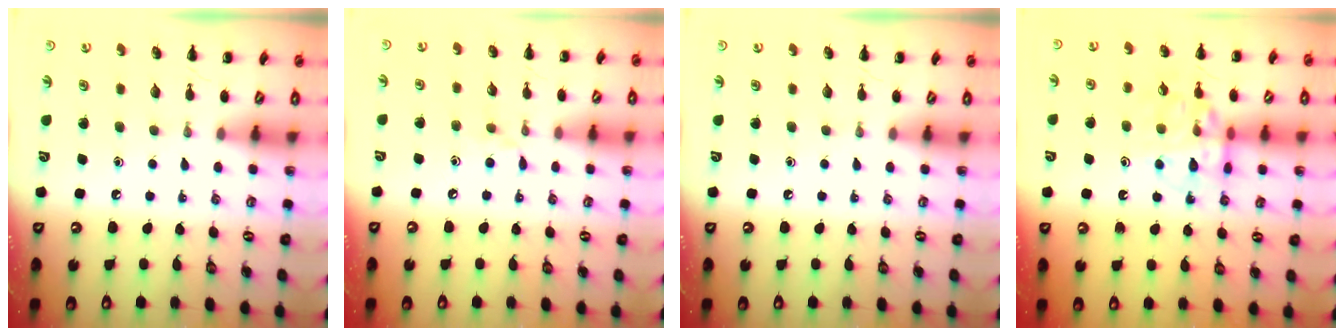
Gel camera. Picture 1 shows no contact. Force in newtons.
{"total": 4.9, "press": 4.5, "slide": 1.8}
{"total": 0.0}
{"total": 12.3, "press": 12.2, "slide": 1.3}